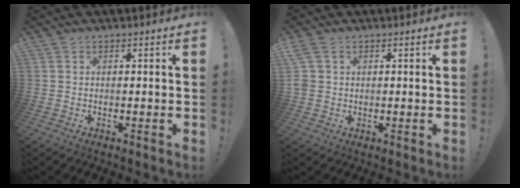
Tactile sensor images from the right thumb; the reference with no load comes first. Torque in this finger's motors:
{"motor_torque": [-0.03, 0.11, 0.27, 0.21, 0.02]}